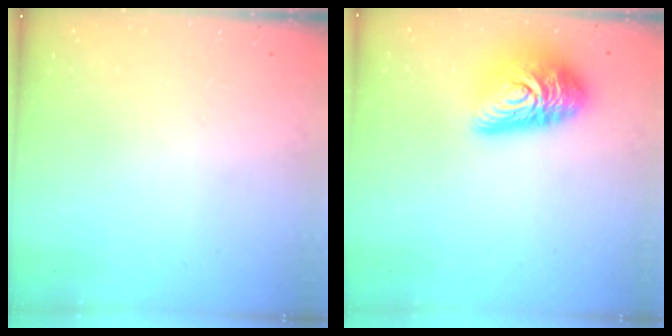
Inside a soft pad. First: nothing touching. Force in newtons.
{"total": 15.0, "press": 15.0, "slide": 1.0}